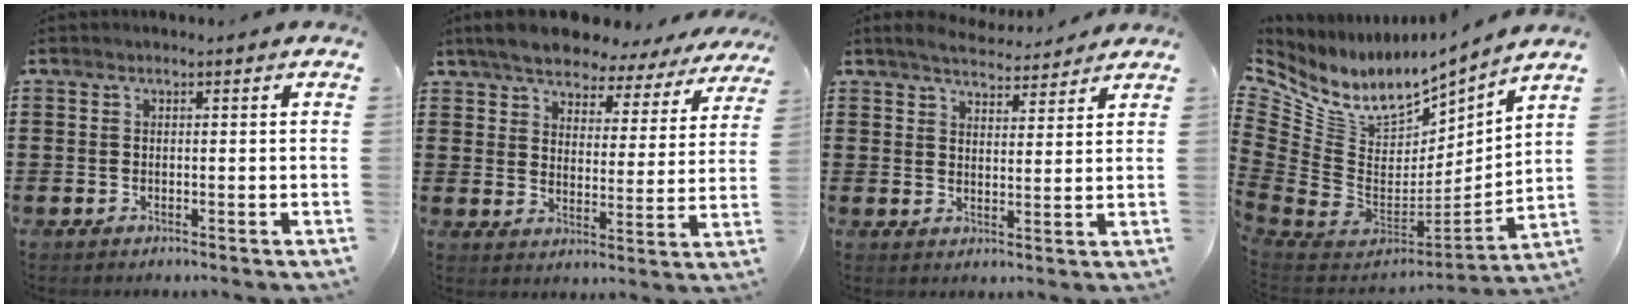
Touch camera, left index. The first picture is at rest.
{"total": 6.2, "force": [5.9, 1.2, 1.4], "torque": [-0.059, -0.031, 0.103]}
{"total": 4.6, "force": [4.4, 0.8, 1.1], "torque": [-0.035, -0.012, 0.080]}
{"total": 9.5, "force": [6.1, 5.5, 4.7], "torque": [-0.139, -0.054, 0.110]}